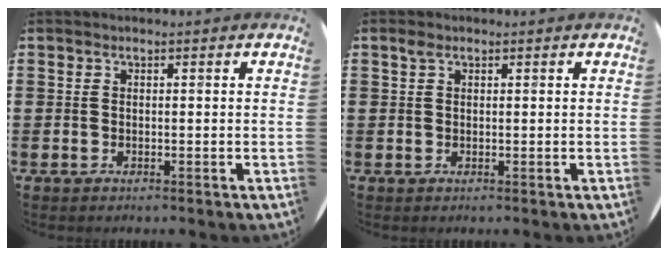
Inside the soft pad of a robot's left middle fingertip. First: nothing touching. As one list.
[{"total": 1.0, "force": [0.5, 0.6, 0.5], "torque": [-0.005, 0.002, 0.008]}]